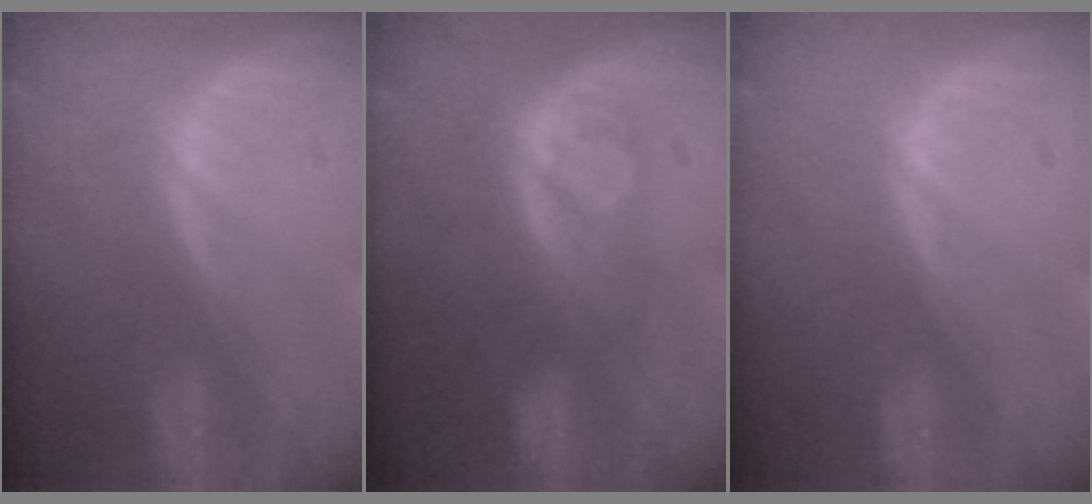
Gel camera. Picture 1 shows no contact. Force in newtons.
{"total": 8.5, "press": 7.1, "slide": 4.8}
{"total": 0.0}